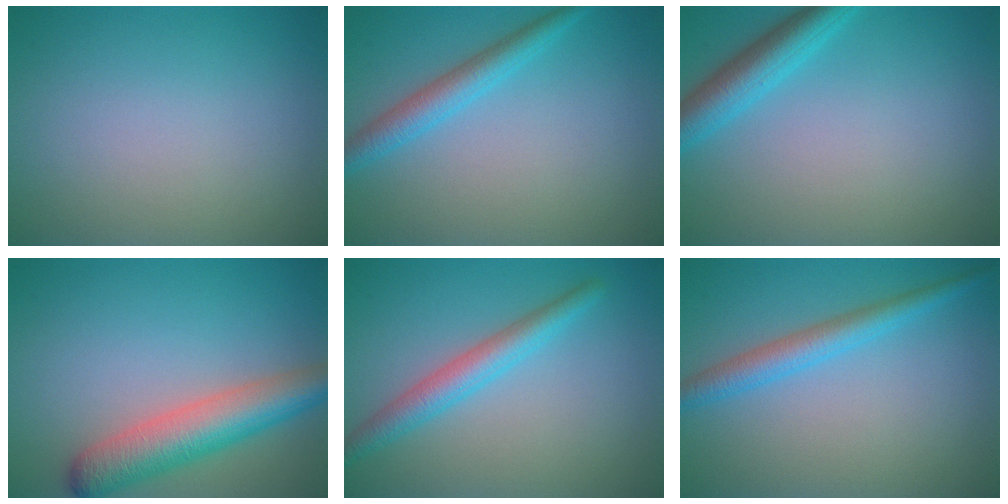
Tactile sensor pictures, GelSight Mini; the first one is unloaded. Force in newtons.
{"total": 3.1, "press": 3.1, "slide": 0.0}
{"total": 3.9, "press": 3.9, "slide": 0.2}
{"total": 6.1, "press": 6.1, "slide": 0.3}
{"total": 3.3, "press": 3.3, "slide": 0.2}
{"total": 3.1, "press": 3.1, "slide": 0.1}